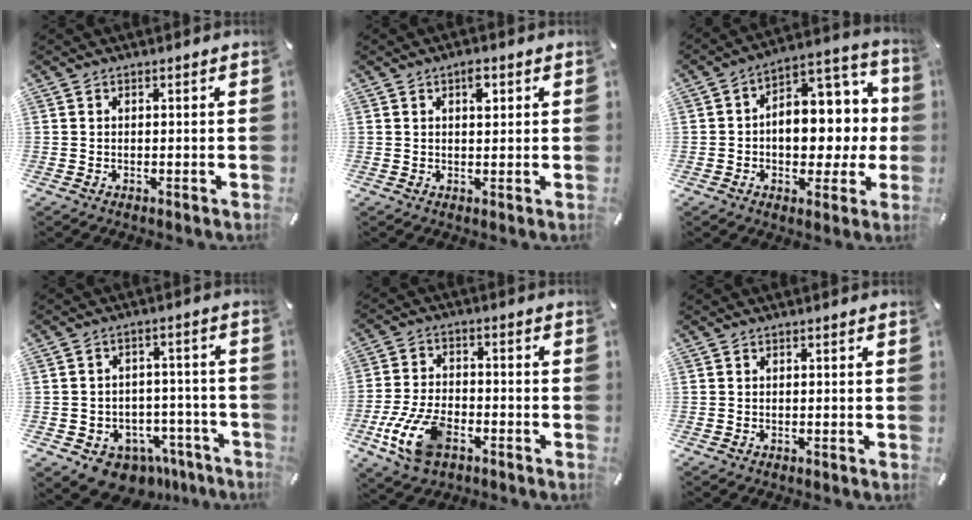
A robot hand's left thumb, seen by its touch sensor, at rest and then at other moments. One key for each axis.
{"total": 3.1, "fx": 1.3, "fy": 1.6, "fz": 2.3, "tx": -0.027, "ty": -0.004, "tz": 0.016}
{"total": 12.9, "fx": -0.1, "fy": 9.5, "fz": 8.8, "tx": -0.102, "ty": -0.009, "tz": 0.005}
{"total": 7.9, "fx": -5.1, "fy": 5.7, "fz": 1.8, "tx": -0.024, "ty": 0.035, "tz": -0.080}
{"total": 12.7, "fx": -5.8, "fy": 7.1, "fz": 8.9, "tx": -0.193, "ty": 0.014, "tz": -0.105}
{"total": 0.0}